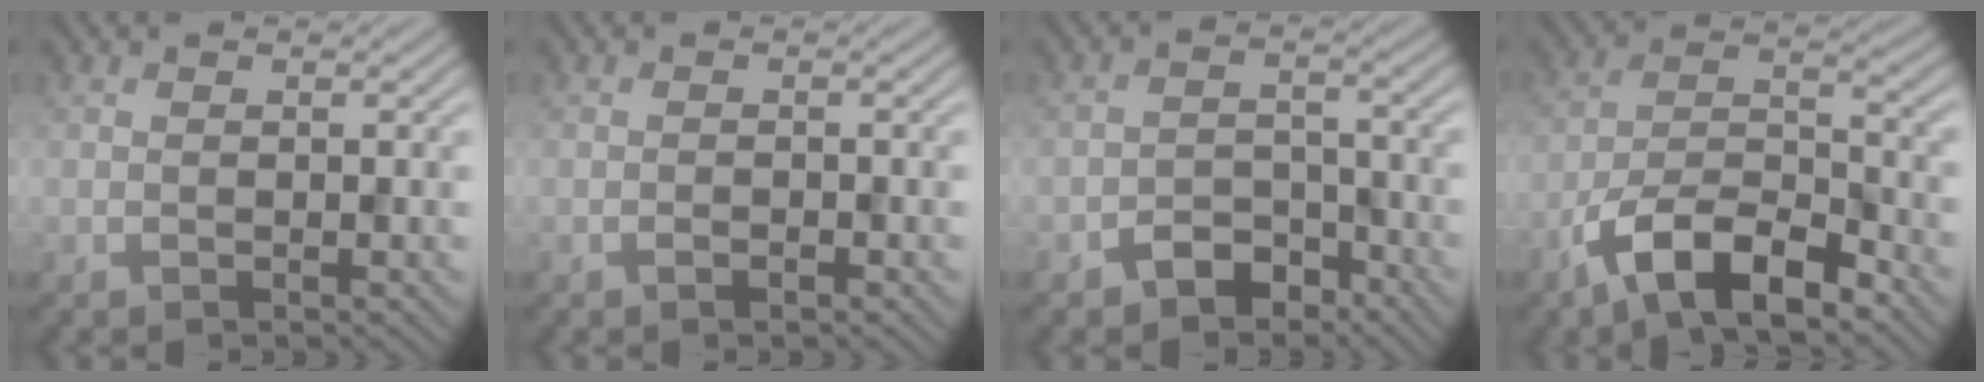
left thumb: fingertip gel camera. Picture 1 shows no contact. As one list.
[{"total": 0.8, "force": [-0.5, 0.3, 0.5], "torque": [-0.006, 0.000, -0.009]}, {"total": 4.4, "force": [-3.2, 2.4, 1.8], "torque": [-0.029, 0.003, -0.063]}, {"total": 11.1, "force": [-7.4, 3.9, 7.3], "torque": [-0.127, 0.000, -0.155]}]